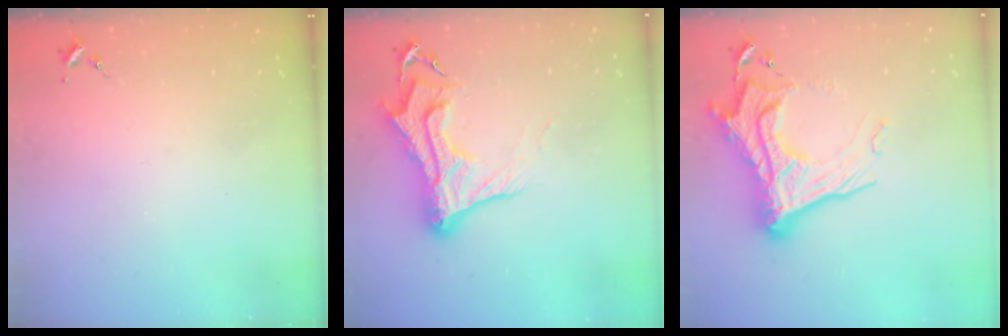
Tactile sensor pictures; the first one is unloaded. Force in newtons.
{"total": 15.8, "press": 15.7, "slide": 1.2}
{"total": 20.8, "press": 20.7, "slide": 1.7}